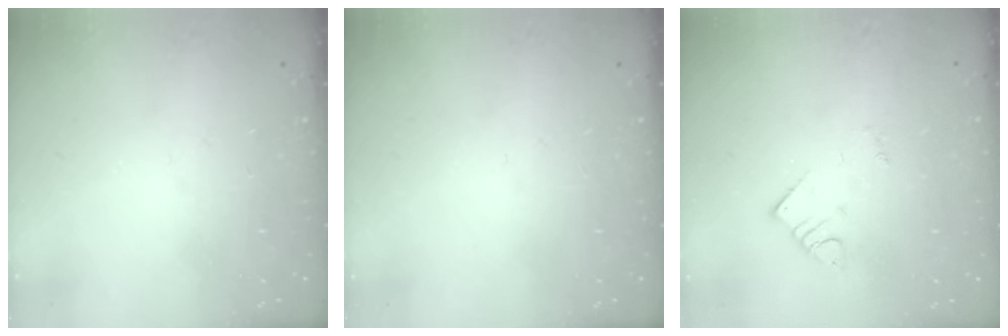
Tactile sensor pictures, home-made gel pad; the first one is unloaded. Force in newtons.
{"total": 0.0}
{"total": 1.9, "press": 1.9, "slide": 0.2}